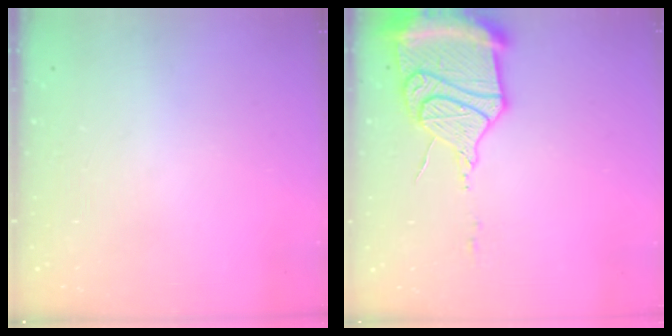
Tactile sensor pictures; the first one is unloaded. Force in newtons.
{"total": 17.6, "press": 17.4, "slide": 2.2}